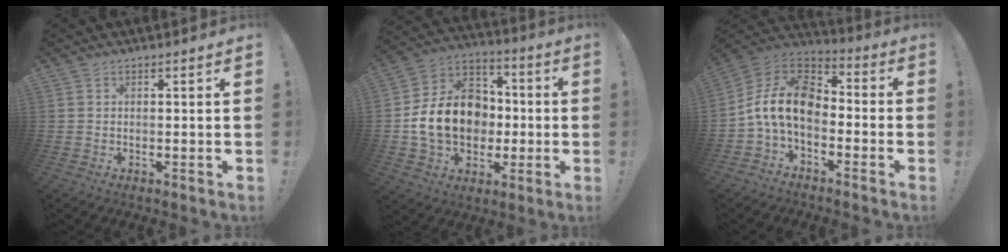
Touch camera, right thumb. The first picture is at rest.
{"total": 17.8, "force": [-2.2, 14.5, 10.2], "torque": [-0.175, 0.030, -0.025]}
{"total": 15.2, "force": [-1.5, 9.6, 11.7], "torque": [-0.233, 0.023, -0.018]}